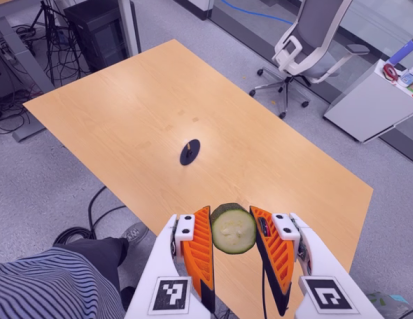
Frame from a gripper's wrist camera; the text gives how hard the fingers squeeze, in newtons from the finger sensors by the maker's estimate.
{"total": 9.6, "left": 10.4, "right": 8.8}